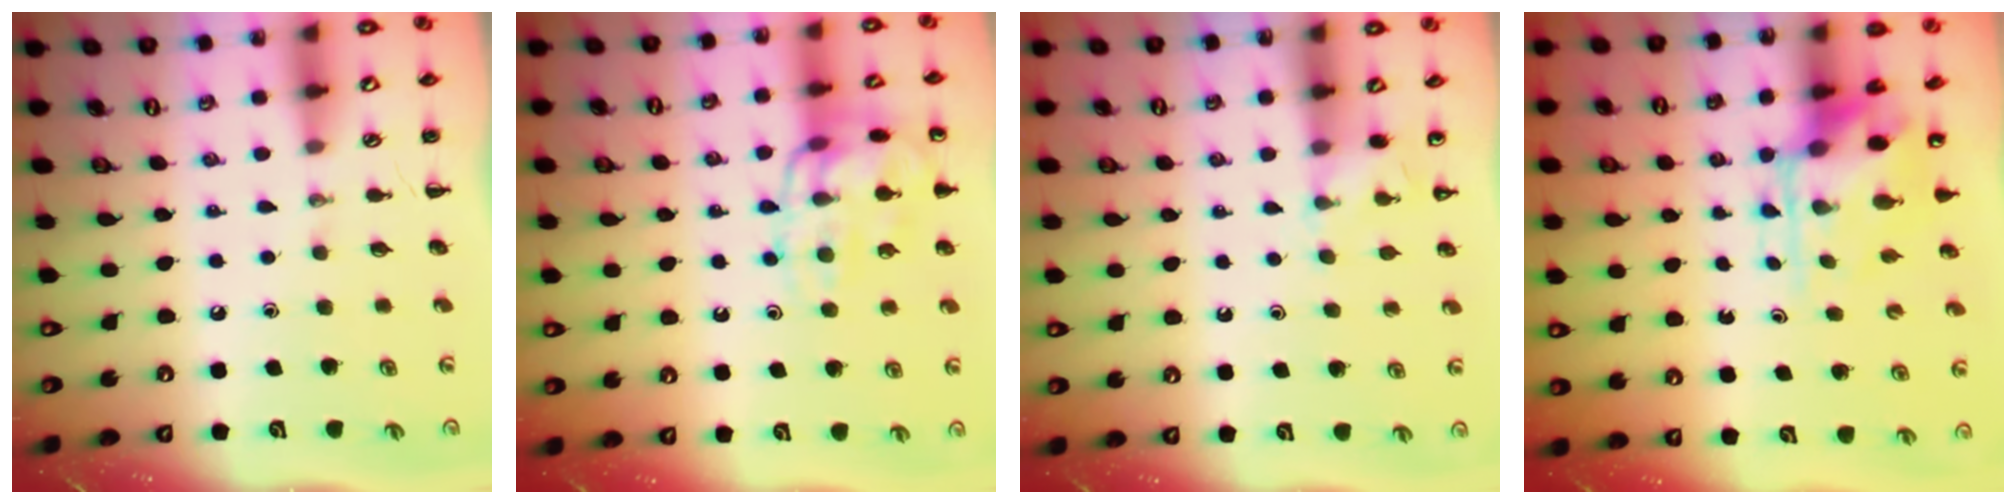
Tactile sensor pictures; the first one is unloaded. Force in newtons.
{"total": 15.5, "press": 15.5, "slide": 0.2}
{"total": 5.0, "press": 4.7, "slide": 1.6}
{"total": 6.2, "press": 6.1, "slide": 1.4}